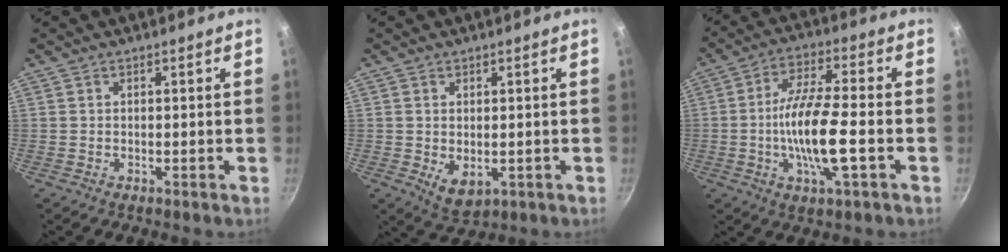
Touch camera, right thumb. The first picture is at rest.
{"total": 5.0, "force": [-0.4, 3.1, 3.9], "torque": [-0.062, -0.018, 0.004]}
{"total": 13.0, "force": [-2.9, 3.2, 12.2], "torque": [-0.229, 0.017, -0.060]}